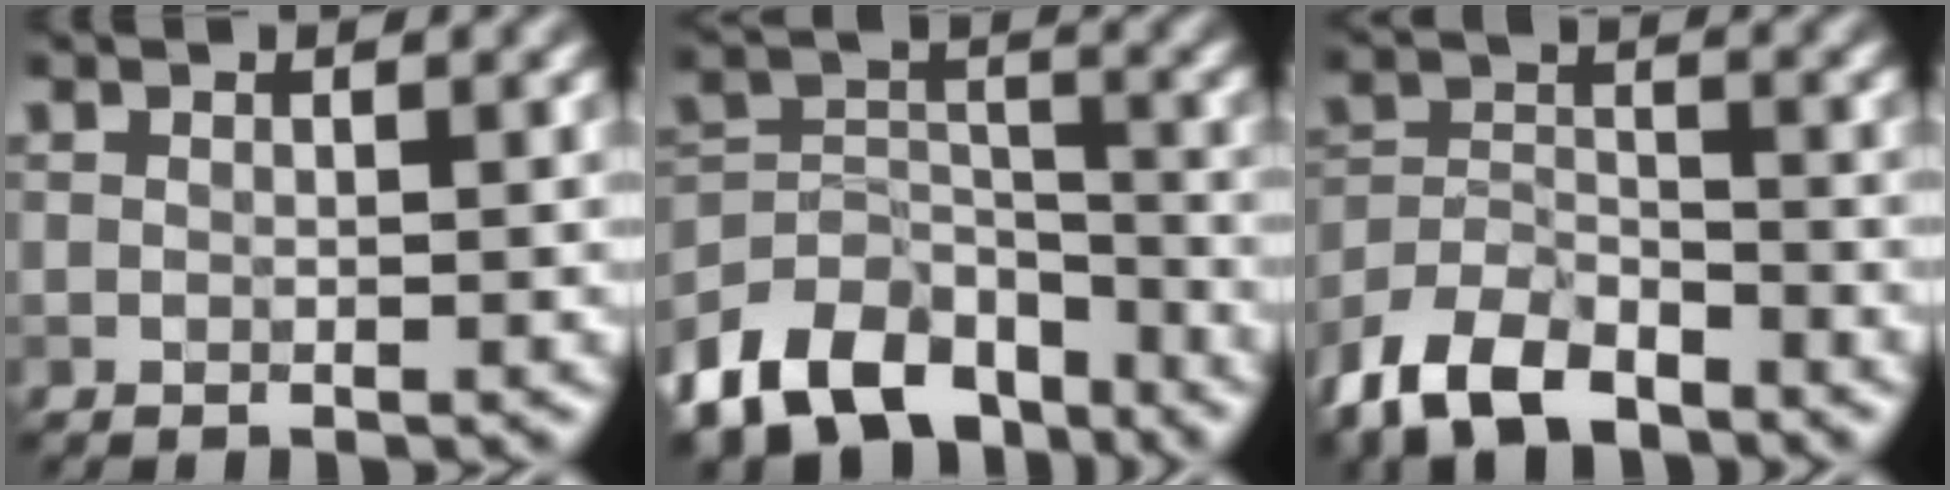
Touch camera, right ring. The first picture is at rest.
{"total": 9.9, "force": [-7.2, 5.5, 4.0], "torque": [-0.074, 0.003, -0.135]}
{"total": 6.7, "force": [-5.1, 3.1, 3.1], "torque": [-0.059, -0.006, -0.108]}